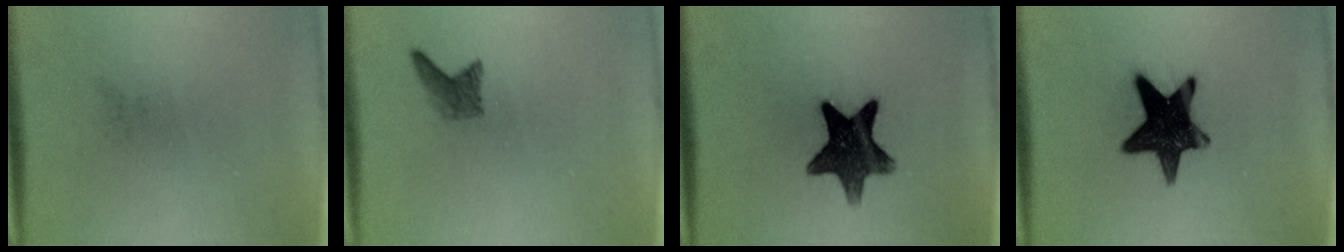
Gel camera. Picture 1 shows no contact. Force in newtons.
{"total": 1.7}
{"total": 12.2}
{"total": 14.3}